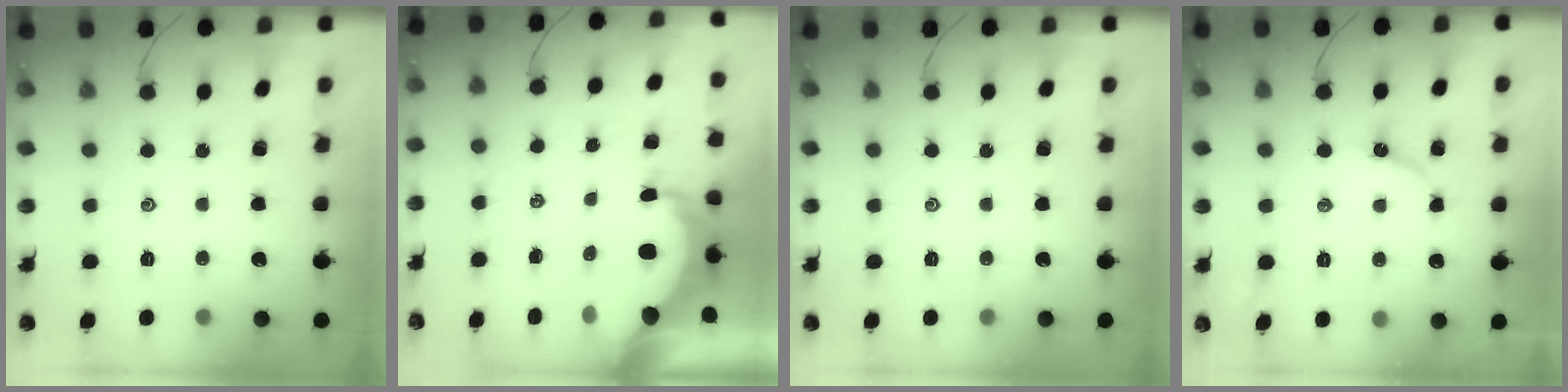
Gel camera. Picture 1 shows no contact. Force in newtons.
{"total": 9.2, "press": 9.2, "slide": 0.9}
{"total": 0.0}
{"total": 5.4, "press": 5.4, "slide": 0.7}